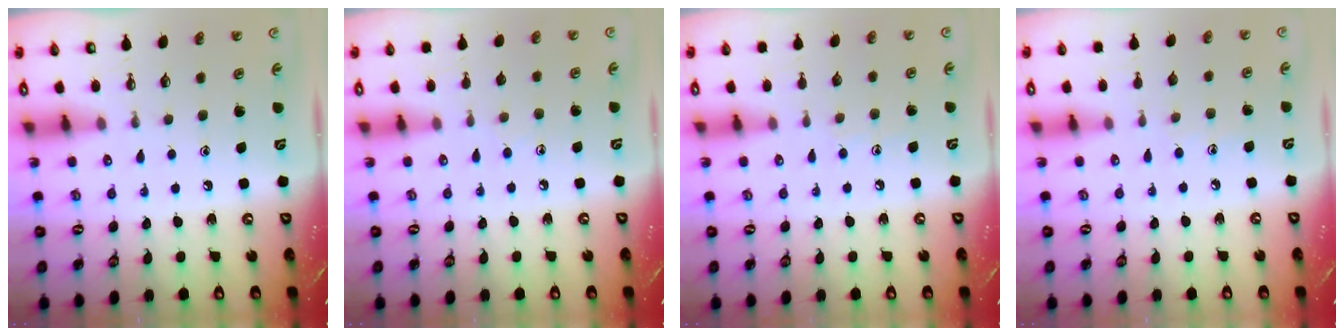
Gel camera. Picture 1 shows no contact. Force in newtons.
{"total": 6.1, "press": 6.1, "slide": 0.5}
{"total": 4.5, "press": 4.5, "slide": 0.5}
{"total": 4.1, "press": 4.1, "slide": 0.5}